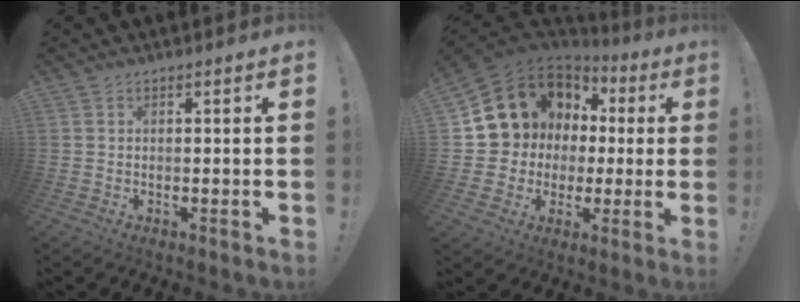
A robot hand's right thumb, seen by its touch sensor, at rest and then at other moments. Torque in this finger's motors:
{"motor_torque": [0.56, 0.62, 0.82, -0.73, 0.44]}